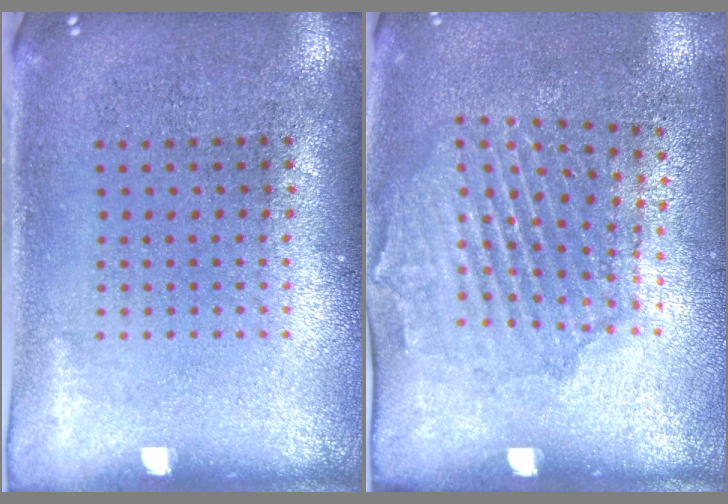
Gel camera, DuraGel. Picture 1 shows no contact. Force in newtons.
{"total": 1.6, "press": 1.4, "slide": 0.7}